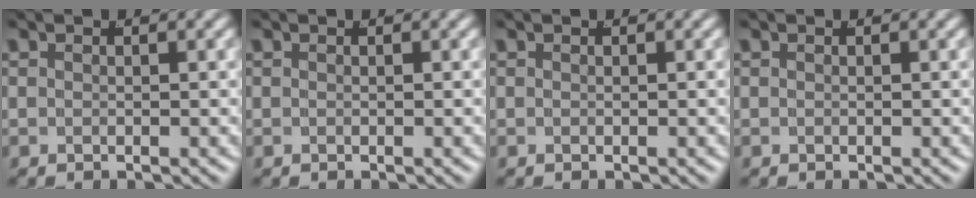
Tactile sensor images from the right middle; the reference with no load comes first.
{"total": 0.0}
{"total": 0.0}
{"total": 0.0}